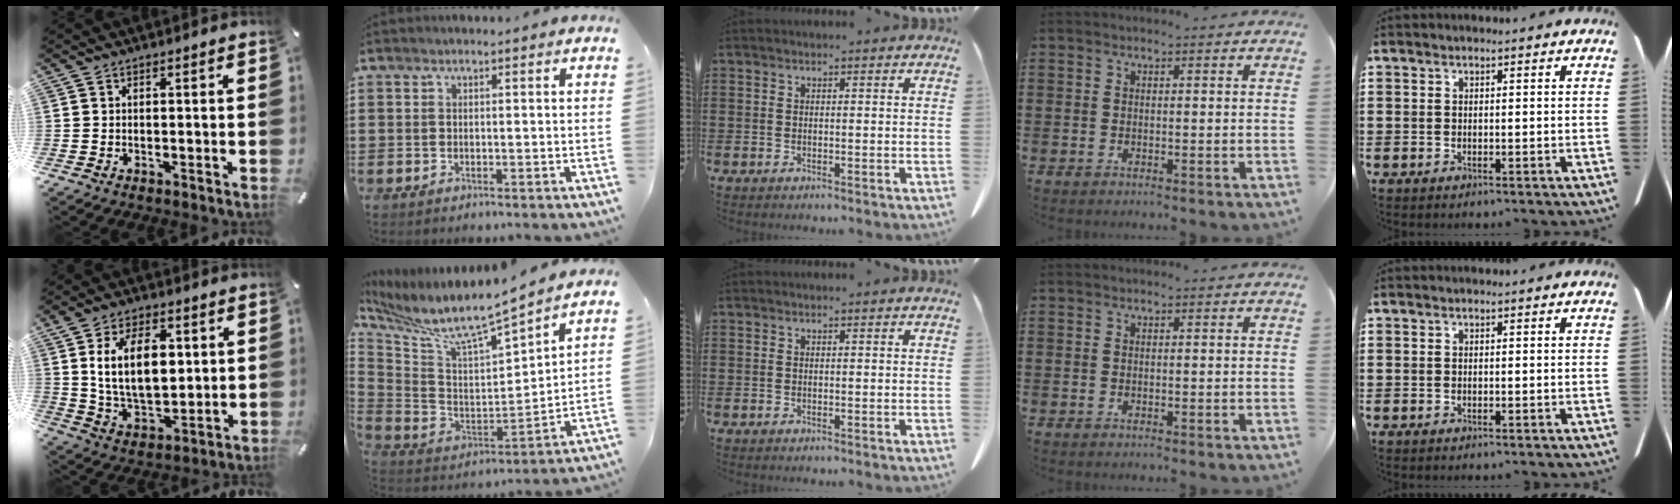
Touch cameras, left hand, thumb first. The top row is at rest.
{"thumb": {"total": 14.0, "force": [3.3, 8.4, 10.8], "torque": [-0.204, -0.002, 0.055]}, "index": {"total": 7.6, "force": [6.6, 0.1, 3.8], "torque": [-0.106, -0.065, 0.104]}}